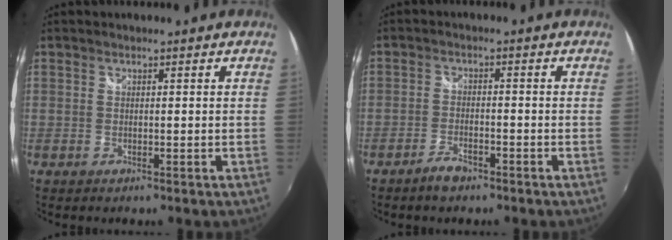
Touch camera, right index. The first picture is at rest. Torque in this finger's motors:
{"motor_torque": [0.34, 0.19, 0.03, 0.01]}